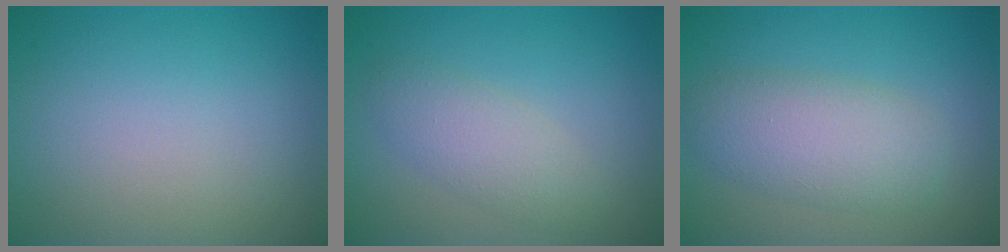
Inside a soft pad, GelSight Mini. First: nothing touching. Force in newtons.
{"total": 2.8, "press": 2.8, "slide": 0.1}
{"total": 4.9, "press": 4.9, "slide": 0.1}